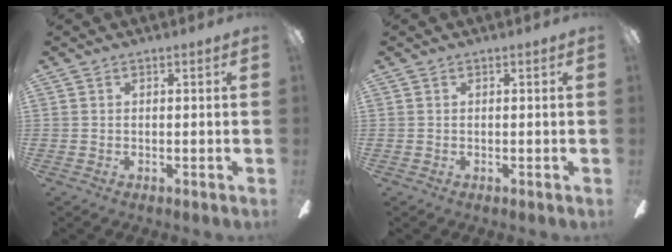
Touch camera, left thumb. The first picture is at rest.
{"total": 0.0}